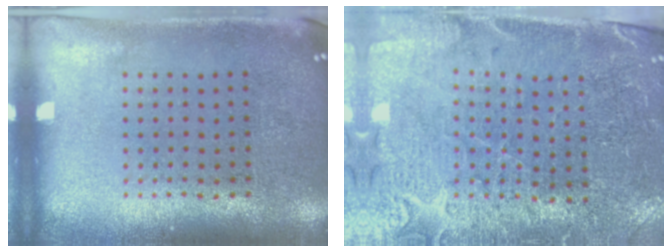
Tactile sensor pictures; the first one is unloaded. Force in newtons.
{"total": 3.3, "press": 3.2, "slide": 0.9}